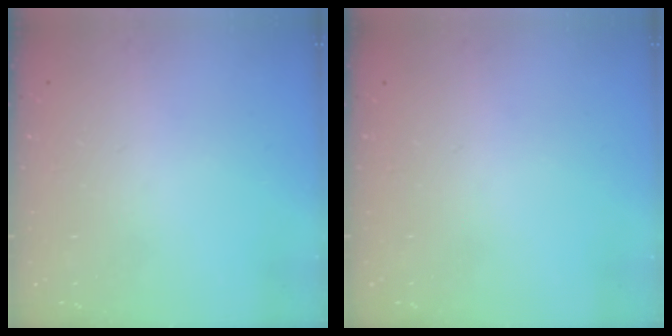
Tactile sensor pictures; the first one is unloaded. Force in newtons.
{"total": 0.0}